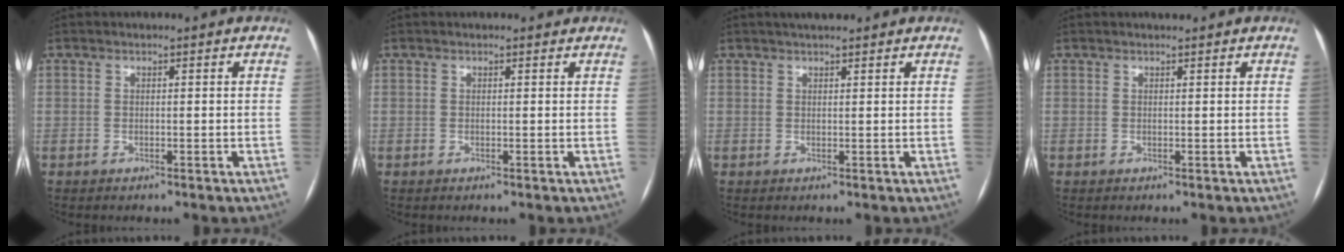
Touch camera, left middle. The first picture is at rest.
{"total": 1.8, "force": [1.7, 0.5, 0.5], "torque": [-0.013, 0.016, 0.016]}
{"total": 3.8, "force": [3.1, 0.7, 2.0], "torque": [-0.030, 0.022, 0.049]}
{"total": 1.2, "force": [1.1, 0.1, 0.6], "torque": [-0.014, 0.007, 0.018]}